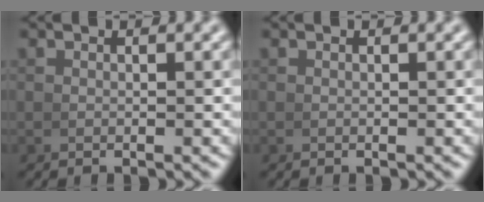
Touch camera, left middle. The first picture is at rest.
{"total": 0.0}